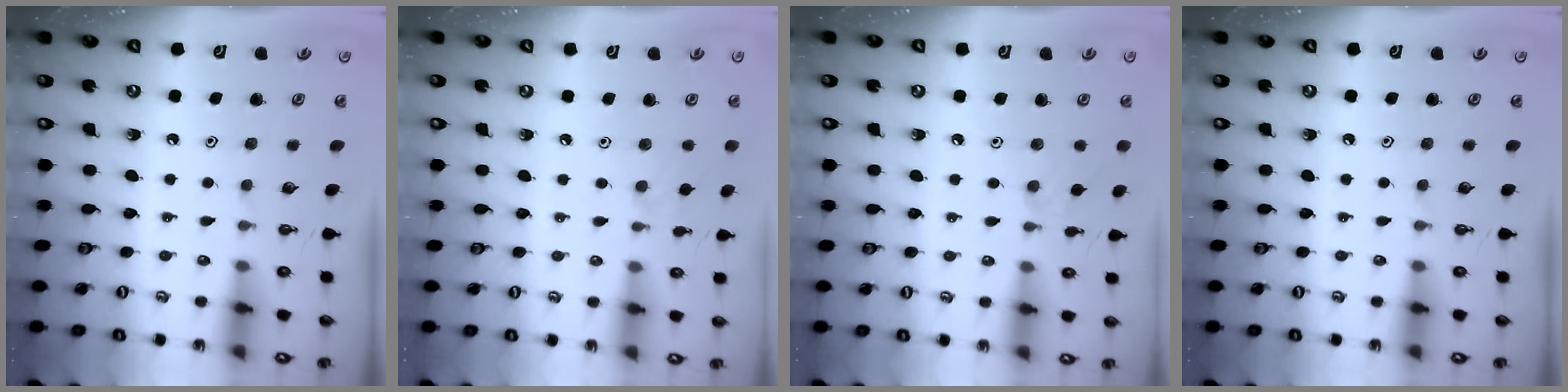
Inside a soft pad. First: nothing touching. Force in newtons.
{"total": 4.6, "press": 4.5, "slide": 0.8}
{"total": 4.5, "press": 4.5, "slide": 0.7}
{"total": 0.0}